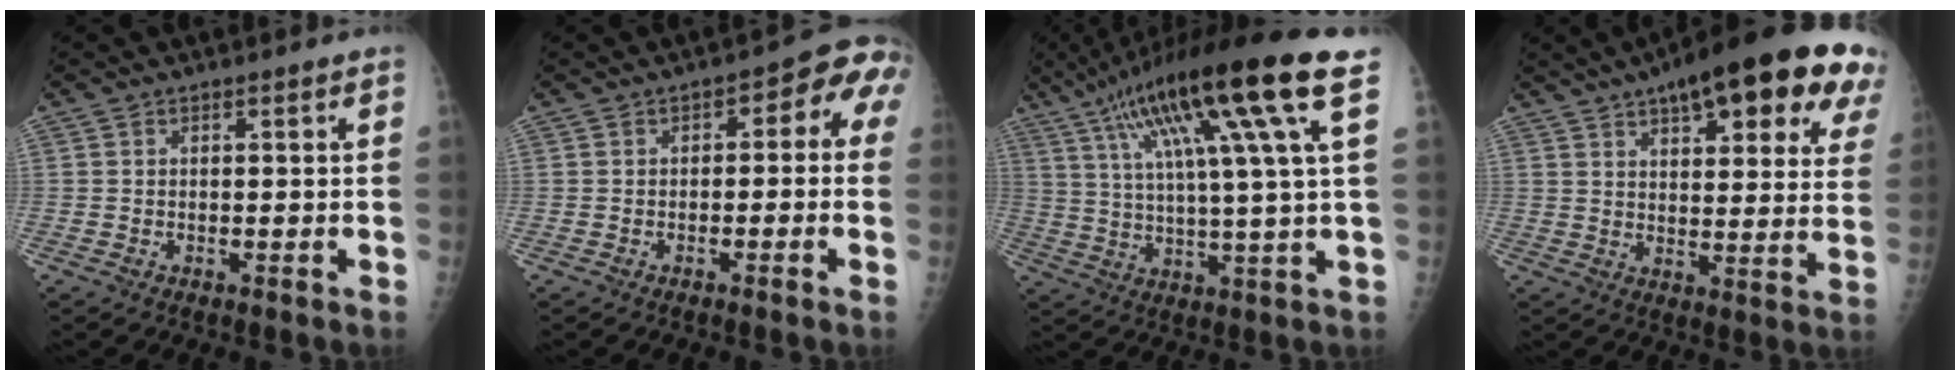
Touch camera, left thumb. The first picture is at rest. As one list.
[{"total": 5.8, "force": [-0.3, 3.6, 4.6], "torque": [-0.021, 0.035, -0.016]}, {"total": 21.1, "force": [10.1, 1.1, 18.4], "torque": [-0.311, -0.006, 0.165]}, {"total": 25.5, "force": [14.3, 8.8, 19.2], "torque": [-0.239, -0.012, 0.181]}]